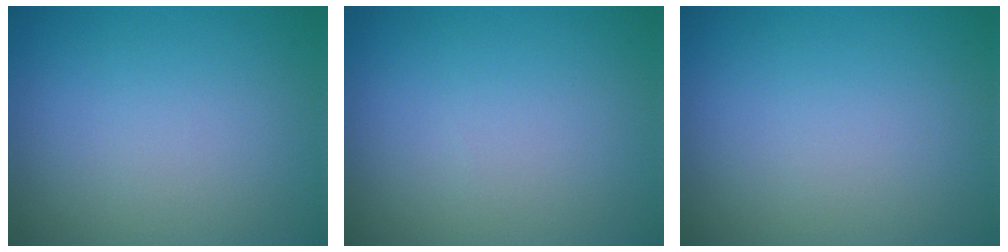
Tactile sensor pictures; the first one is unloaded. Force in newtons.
{"total": 0.0}
{"total": 0.0}